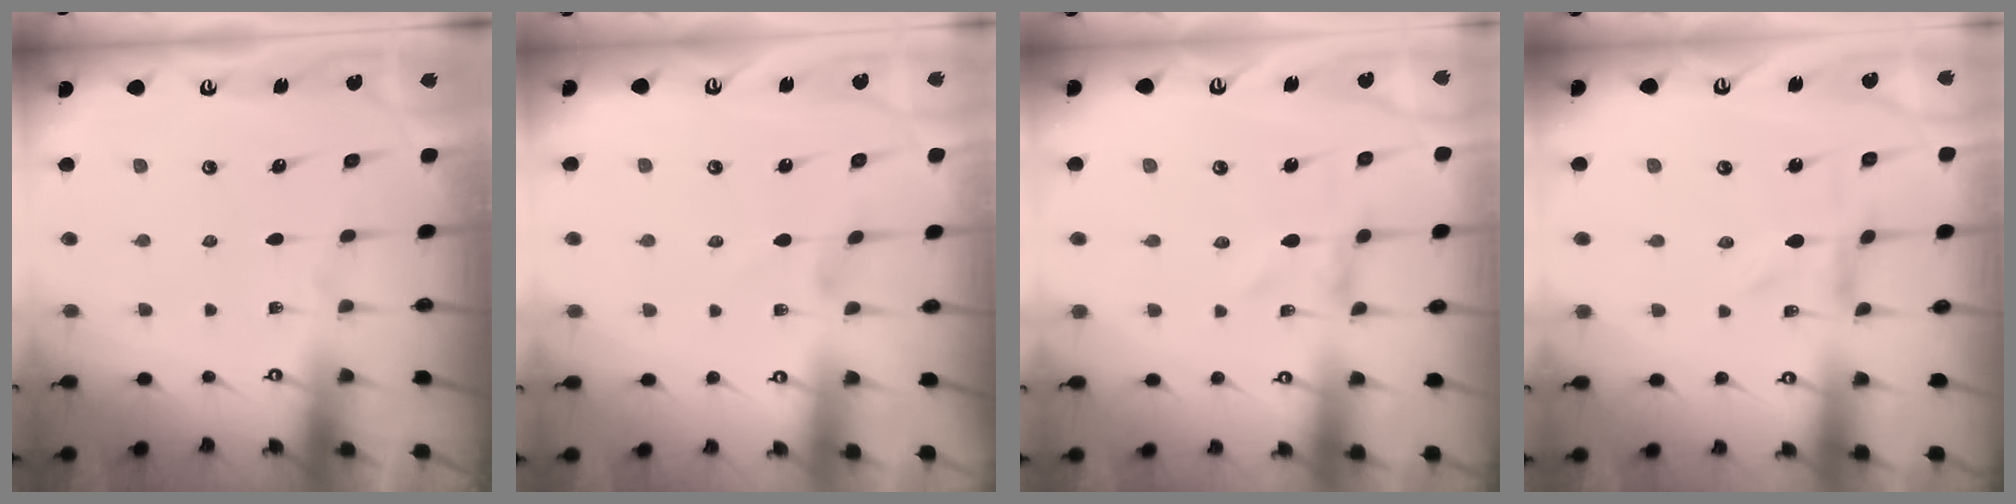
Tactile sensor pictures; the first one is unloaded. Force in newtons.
{"total": 1.1, "press": 1.1, "slide": 0.1}
{"total": 0.0}
{"total": 0.0}